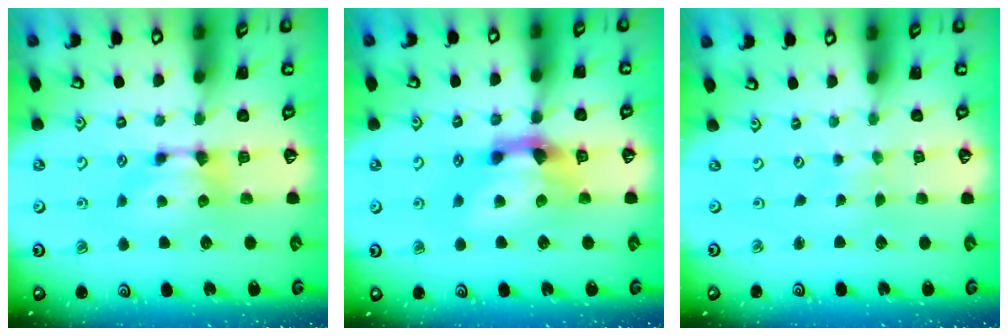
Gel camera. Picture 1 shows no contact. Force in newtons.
{"total": 4.5, "press": 3.9, "slide": 2.1}
{"total": 5.7, "press": 5.7, "slide": 0.2}